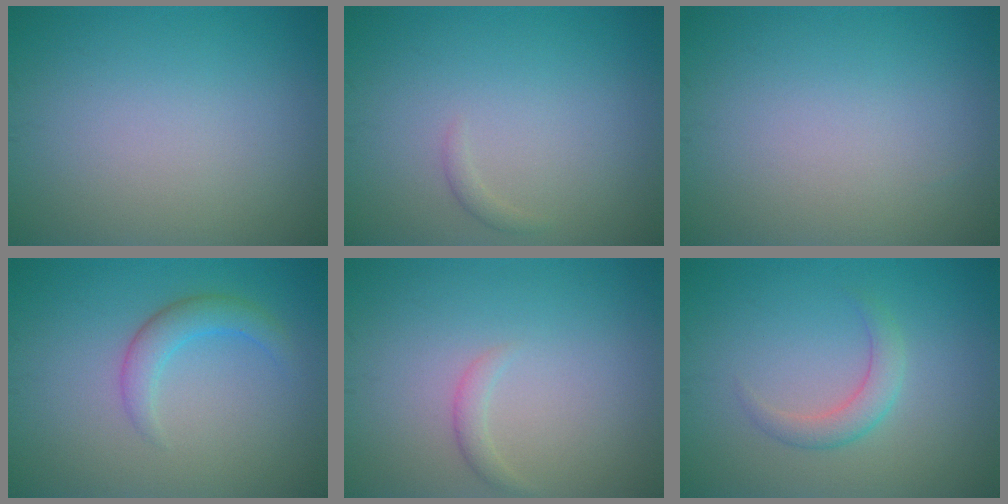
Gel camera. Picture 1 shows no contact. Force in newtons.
{"total": 0.7, "press": 0.7, "slide": 0.1}
{"total": 0.0}
{"total": 2.5, "press": 2.5, "slide": 0.0}
{"total": 1.1, "press": 1.1, "slide": 0.1}
{"total": 2.2, "press": 2.2, "slide": 0.0}